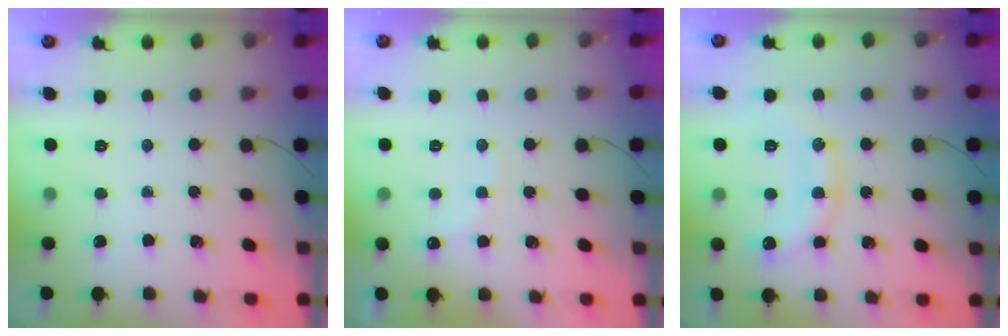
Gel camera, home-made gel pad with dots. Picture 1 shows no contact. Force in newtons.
{"total": 6.9, "press": 6.7, "slide": 1.4}
{"total": 12.8, "press": 12.8, "slide": 0.3}